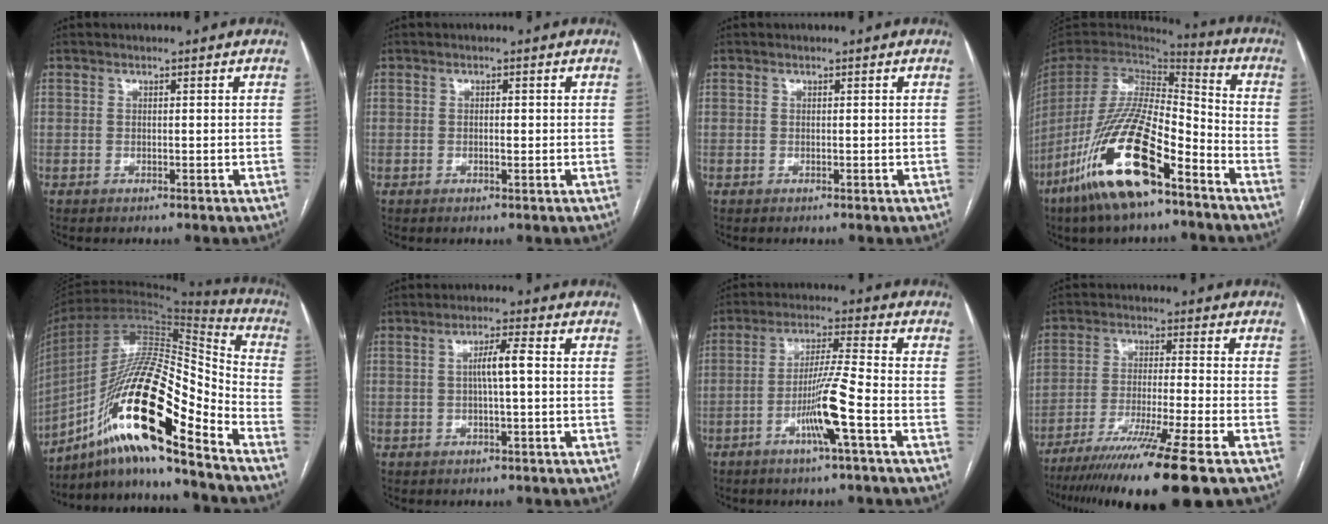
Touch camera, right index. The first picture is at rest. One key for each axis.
{"total": 1.1, "fx": -0.1, "fy": 0.4, "fz": 1.1, "tx": -0.018, "ty": 0.000, "tz": -0.002}
{"total": 0.0}
{"total": 21.0, "fx": -12.3, "fy": 5.0, "fz": 16.3, "tx": -0.344, "ty": -0.043, "tz": -0.230}
{"total": 23.2, "fx": -13.0, "fy": 3.3, "fz": 19.0, "tx": -0.357, "ty": -0.002, "tz": -0.230}
{"total": 3.9, "fx": 0.1, "fy": 0.2, "fz": 3.9, "tx": -0.072, "ty": 0.007, "tz": 0.003}
{"total": 8.7, "fx": -3.5, "fy": -0.9, "fz": 7.9, "tx": -0.154, "ty": -0.003, "tz": -0.069}
{"total": 16.2, "fx": -11.8, "fy": -1.7, "fz": 11.0, "tx": -0.175, "ty": -0.050, "tz": -0.195}